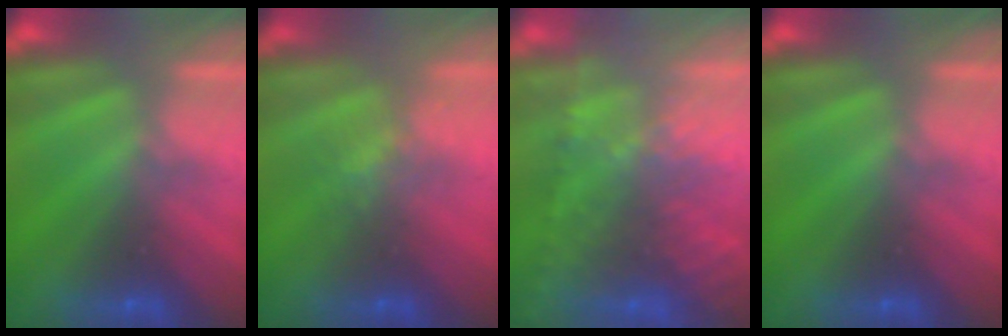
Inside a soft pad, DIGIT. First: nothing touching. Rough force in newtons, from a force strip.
{"total": 2.2}
{"total": 9.6}
{"total": 0.0}